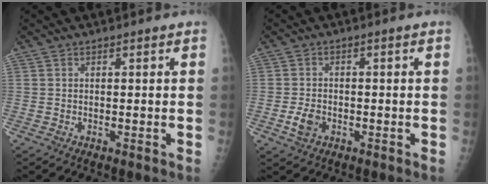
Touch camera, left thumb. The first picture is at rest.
{"total": 3.5, "force": [-1.3, 2.3, 2.3], "torque": [-0.042, 0.007, -0.023]}